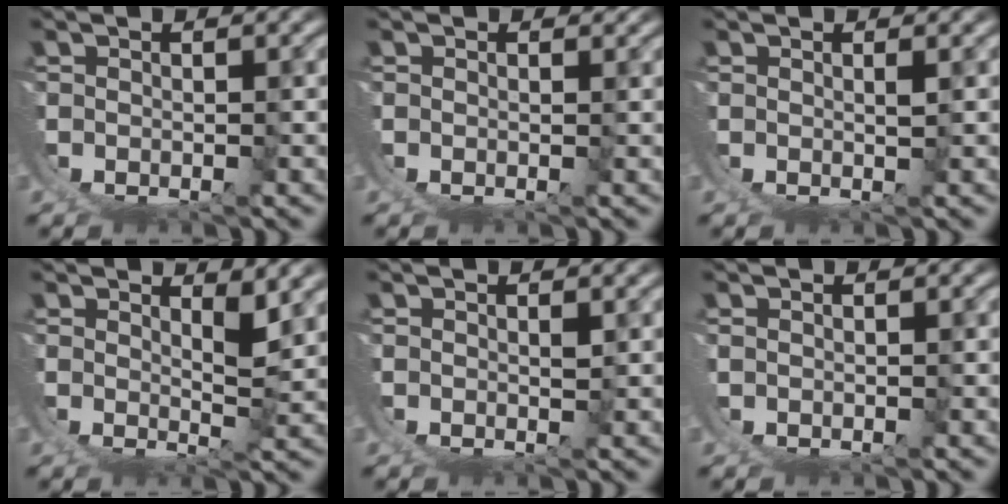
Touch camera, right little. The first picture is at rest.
{"total": 0.5, "force": [0.5, 0.1, 0.1], "torque": [0.002, 0.000, 0.006]}
{"total": 1.0, "force": [0.5, -0.9, 0.2], "torque": [0.003, 0.000, 0.010]}
{"total": 2.7, "force": [1.7, -0.9, 1.8], "torque": [-0.019, -0.017, 0.035]}
{"total": 0.7, "force": [0.4, -0.5, 0.3], "torque": [0.000, -0.001, 0.009]}
{"total": 0.0}